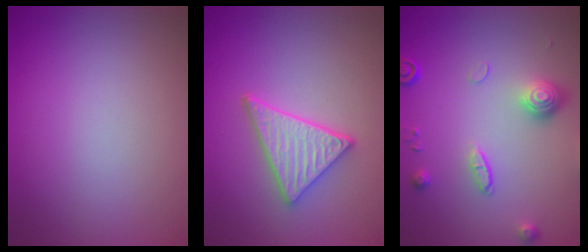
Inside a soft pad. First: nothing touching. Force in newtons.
{"total": 4.6, "press": 3.7, "slide": 2.7}
{"total": 3.4, "press": 2.9, "slide": 1.7}